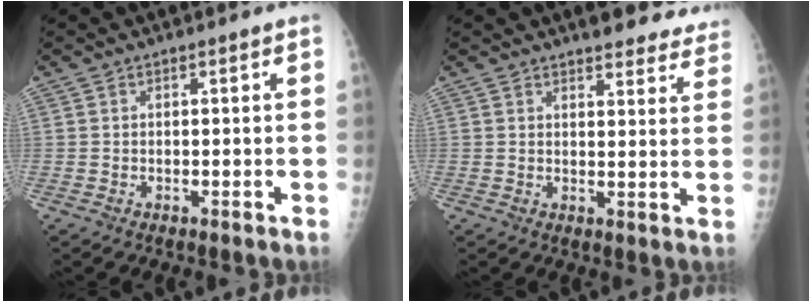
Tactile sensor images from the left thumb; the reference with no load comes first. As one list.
[{"total": 12.6, "force": [11.2, 3.4, 4.7], "torque": [-0.009, -0.051, 0.117]}]